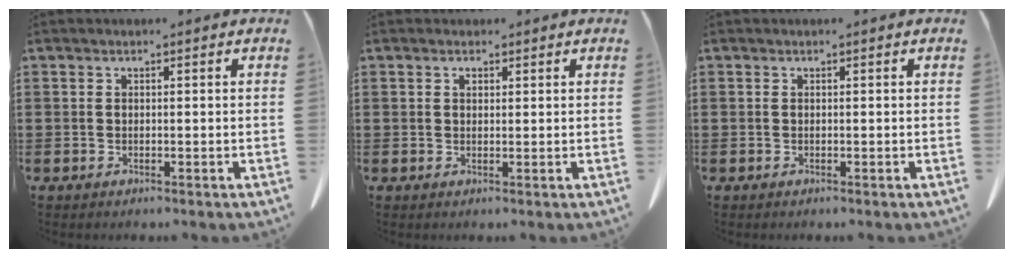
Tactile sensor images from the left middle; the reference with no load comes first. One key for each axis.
{"total": 1.1, "fx": 0.7, "fy": 0.6, "fz": 0.5, "tx": -0.005, "ty": -0.001, "tz": 0.012}
{"total": 0.0}